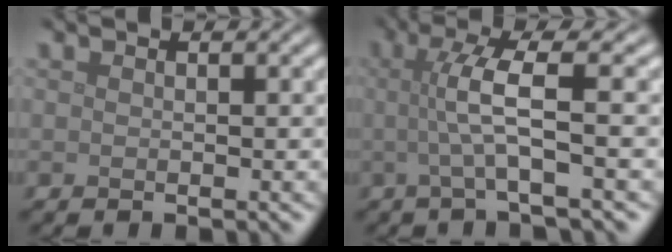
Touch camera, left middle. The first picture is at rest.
{"total": 4.3, "force": [0.1, 0.5, 4.3], "torque": [-0.079, 0.004, -0.002]}